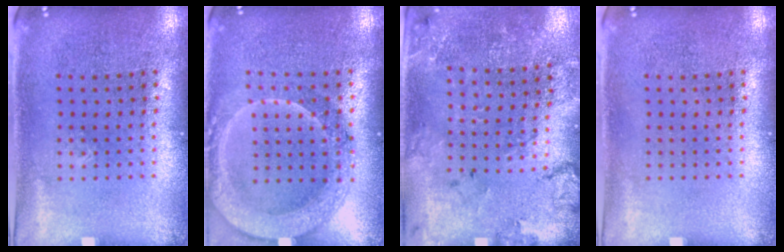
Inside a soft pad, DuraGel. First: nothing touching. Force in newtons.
{"total": 1.9, "press": 1.8, "slide": 0.6}
{"total": 1.7, "press": 1.6, "slide": 0.8}
{"total": 0.0}